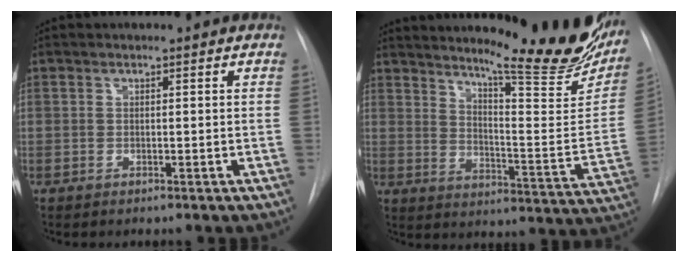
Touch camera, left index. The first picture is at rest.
{"total": 24.7, "force": [20.6, 2.4, 13.4], "torque": [-0.194, -0.085, 0.262]}